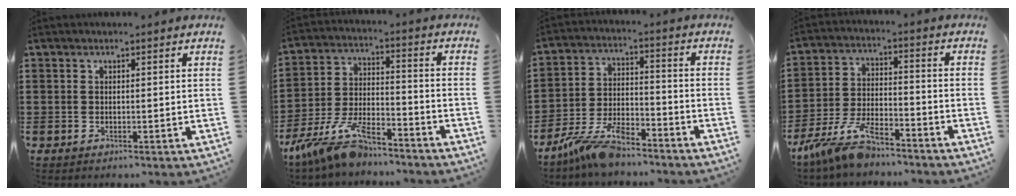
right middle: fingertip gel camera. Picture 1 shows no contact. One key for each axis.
{"total": 10.1, "fx": -8.6, "fy": 2.3, "fz": 4.8, "tx": -0.112, "ty": 0.009, "tz": -0.172}
{"total": 8.5, "fx": -7.2, "fy": 2.1, "fz": 4.0, "tx": -0.090, "ty": 0.007, "tz": -0.139}
{"total": 9.0, "fx": -7.7, "fy": 2.0, "fz": 4.3, "tx": -0.109, "ty": 0.001, "tz": -0.154}